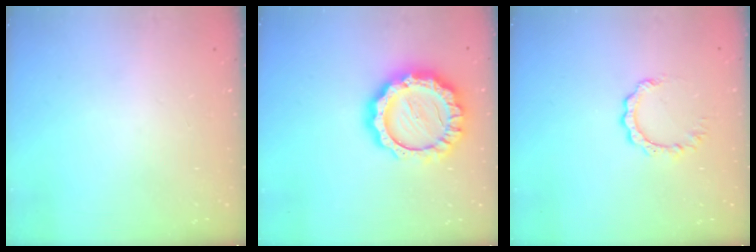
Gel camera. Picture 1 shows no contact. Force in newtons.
{"total": 18.0, "press": 17.9, "slide": 1.6}
{"total": 4.9, "press": 4.9, "slide": 0.1}